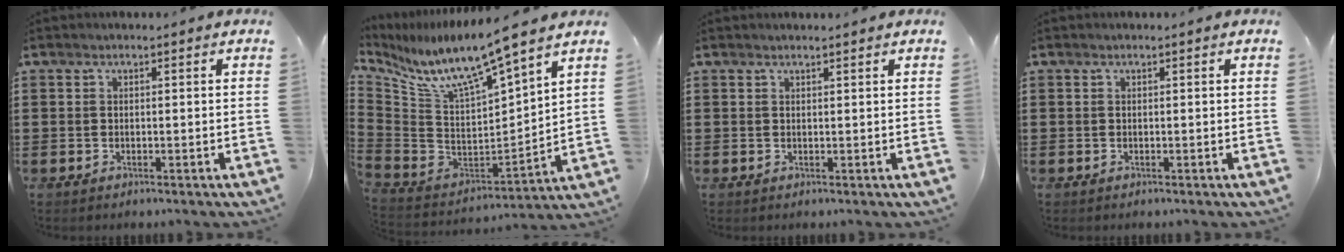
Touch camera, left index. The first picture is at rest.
{"total": 10.1, "force": [8.3, 0.4, 5.7], "torque": [-0.143, -0.072, 0.138]}
{"total": 0.7, "force": [0.7, 0.0, 0.3], "torque": [-0.007, -0.002, 0.014]}
{"total": 0.0}